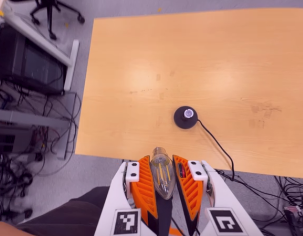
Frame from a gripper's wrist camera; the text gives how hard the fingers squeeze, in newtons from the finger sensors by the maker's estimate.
{"total": 14.5, "left": 16.5, "right": 12.6}